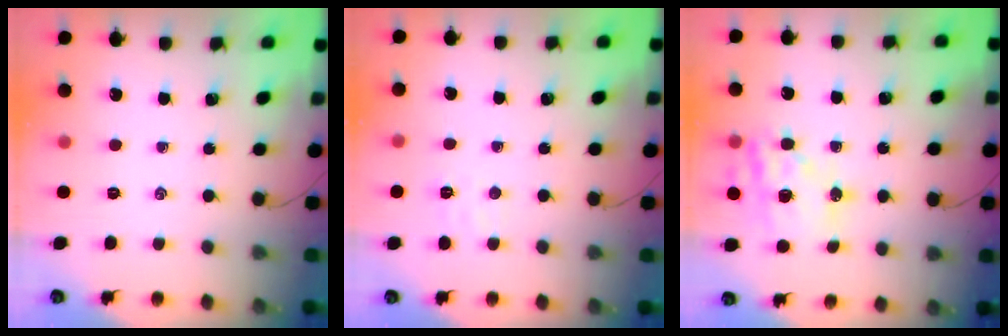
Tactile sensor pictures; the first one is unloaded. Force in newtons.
{"total": 3.8, "press": 3.7, "slide": 1.0}
{"total": 16.0, "press": 15.5, "slide": 3.7}